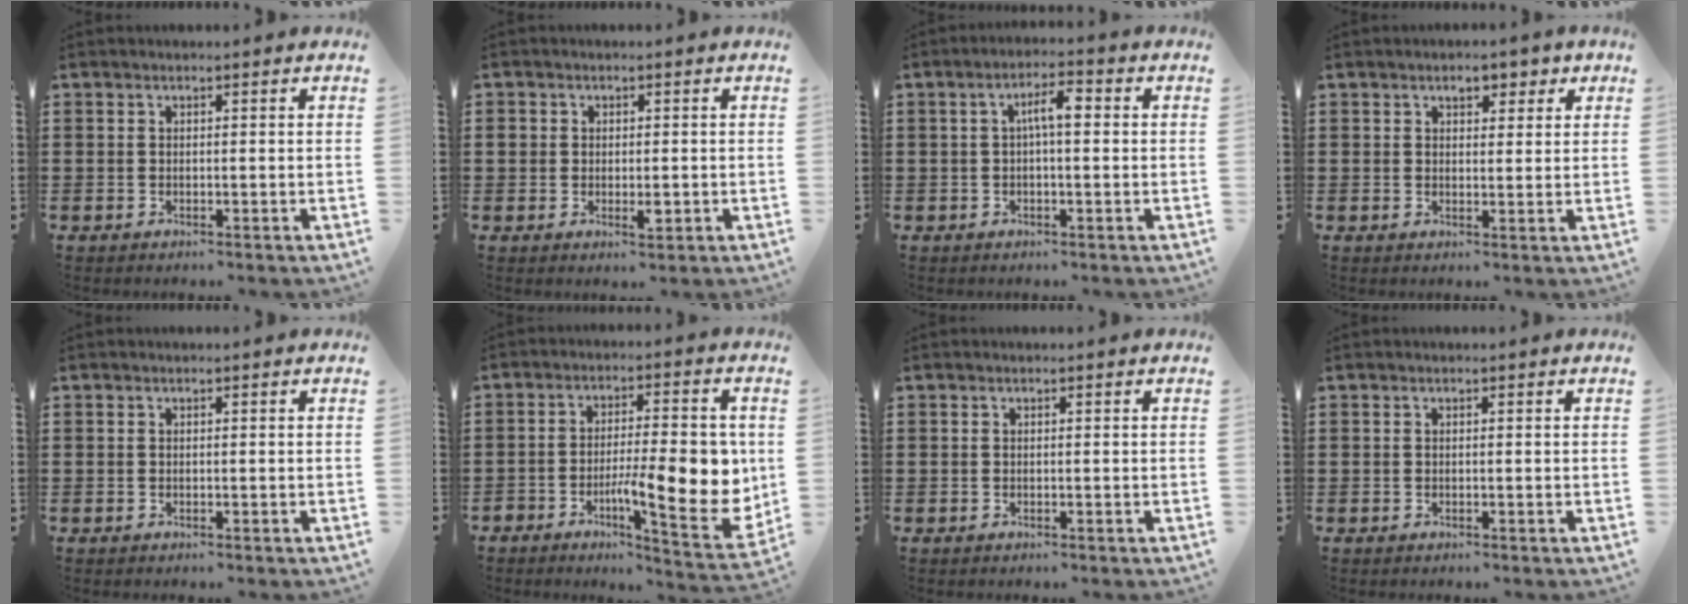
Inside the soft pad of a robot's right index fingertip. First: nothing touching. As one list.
[{"total": 2.7, "force": [-0.2, 1.9, 1.9], "torque": [-0.037, 0.004, -0.004]}, {"total": 4.2, "force": [0.1, 1.1, 4.0], "torque": [-0.076, 0.012, -0.002]}, {"total": 3.1, "force": [2.0, 1.6, 1.7], "torque": [-0.025, 0.003, 0.030]}, {"total": 0.0}, {"total": 12.7, "force": [-2.6, 4.5, 11.6], "torque": [-0.170, -0.008, -0.041]}, {"total": 0.0}, {"total": 0.0}]